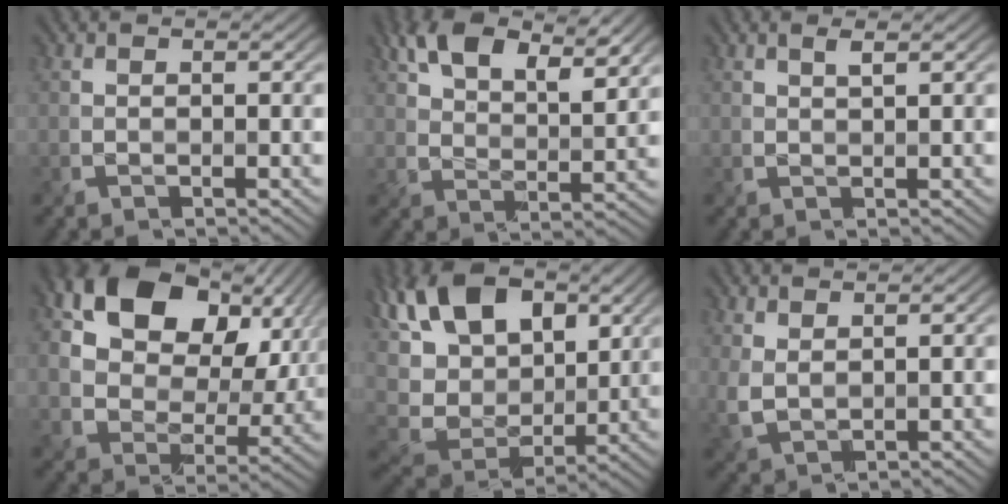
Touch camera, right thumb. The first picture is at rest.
{"total": 9.3, "force": [5.5, 4.6, 5.9], "torque": [-0.118, 0.004, 0.104]}
{"total": 1.2, "force": [0.7, 0.1, 1.0], "torque": [-0.020, -0.001, 0.013]}
{"total": 17.1, "force": [6.5, 11.7, 10.7], "torque": [-0.196, 0.020, 0.117]}
{"total": 14.6, "force": [4.4, 9.5, 10.1], "torque": [-0.230, 0.007, 0.079]}
{"total": 2.3, "force": [1.5, 0.9, 1.5], "torque": [-0.039, 0.000, 0.034]}